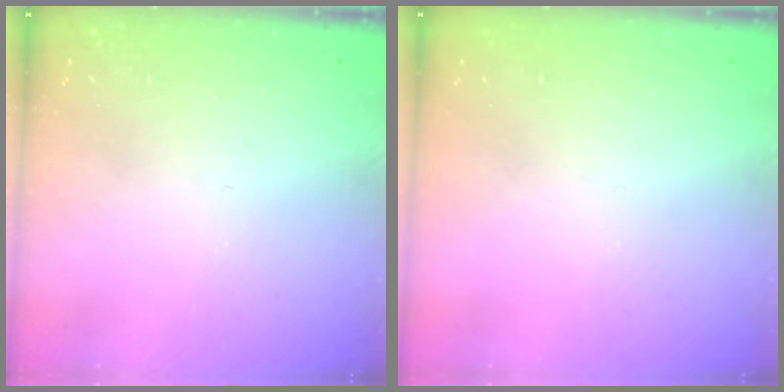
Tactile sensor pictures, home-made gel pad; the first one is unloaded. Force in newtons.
{"total": 0.0}